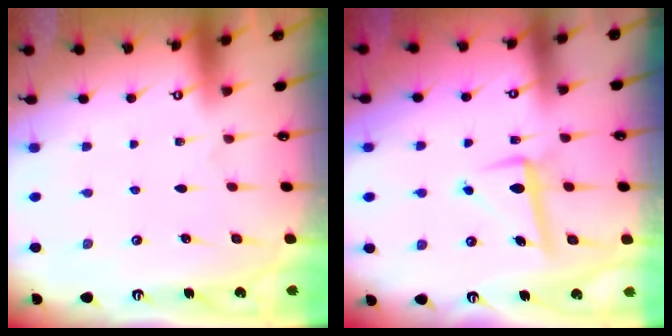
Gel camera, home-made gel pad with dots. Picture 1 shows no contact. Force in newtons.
{"total": 7.3, "press": 7.1, "slide": 1.8}